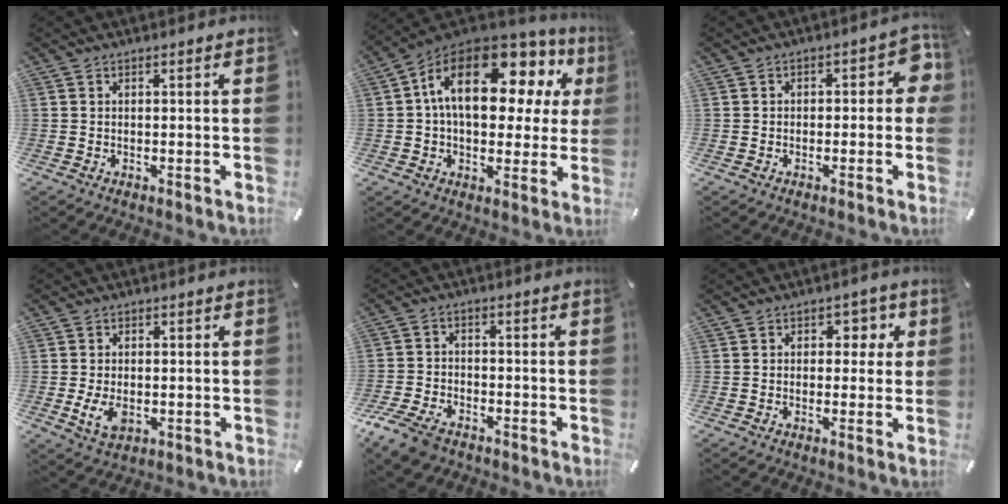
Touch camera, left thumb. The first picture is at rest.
{"total": 20.2, "force": [6.8, 11.3, 15.3], "torque": [-0.259, -0.030, 0.111]}
{"total": 5.8, "force": [-0.2, 3.4, 4.6], "torque": [-0.052, 0.008, -0.010]}
{"total": 5.0, "force": [-1.0, 3.2, 3.7], "torque": [-0.082, -0.008, -0.021]}
{"total": 7.3, "force": [-5.1, 4.1, 3.2], "torque": [-0.081, 0.016, -0.101]}
{"total": 3.9, "force": [0.6, 3.2, 2.2], "torque": [-0.010, -0.004, -0.002]}